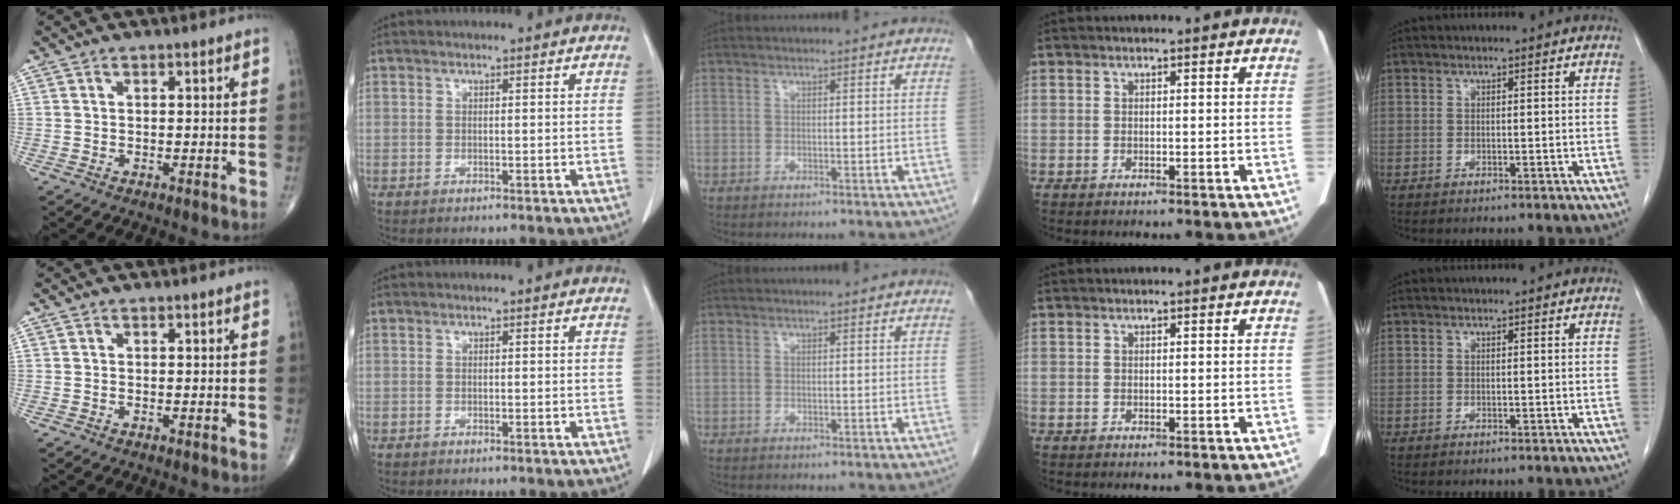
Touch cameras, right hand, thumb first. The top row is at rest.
{}